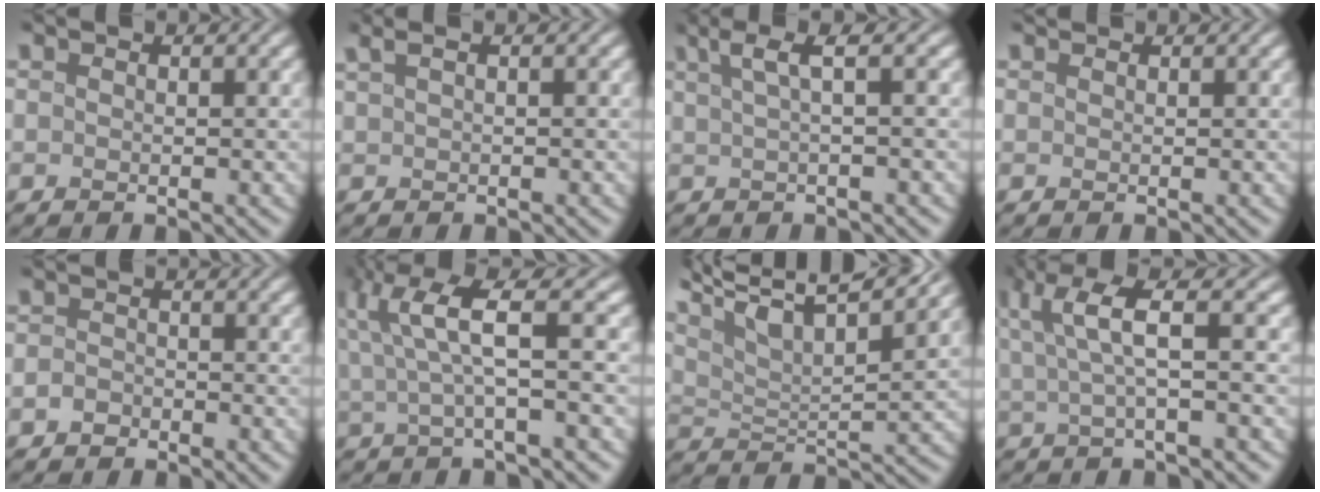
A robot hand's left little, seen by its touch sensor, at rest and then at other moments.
{"total": 2.3, "force": [1.2, 0.9, 1.8], "torque": [-0.029, 0.008, 0.011]}
{"total": 3.6, "force": [1.5, 0.7, 3.2], "torque": [-0.045, 0.012, 0.025]}
{"total": 0.7, "force": [0.7, 0.1, 0.1], "torque": [-0.007, -0.003, 0.008]}
{"total": 1.2, "force": [-0.8, 0.7, 0.3], "torque": [-0.005, 0.003, -0.019]}
{"total": 5.7, "force": [1.6, 0.8, 5.4], "torque": [-0.099, 0.015, 0.026]}
{"total": 12.1, "force": [8.7, 3.3, 7.7], "torque": [-0.143, 0.024, 0.114]}
{"total": 5.1, "force": [1.5, 0.8, 4.8], "torque": [-0.086, 0.015, 0.025]}